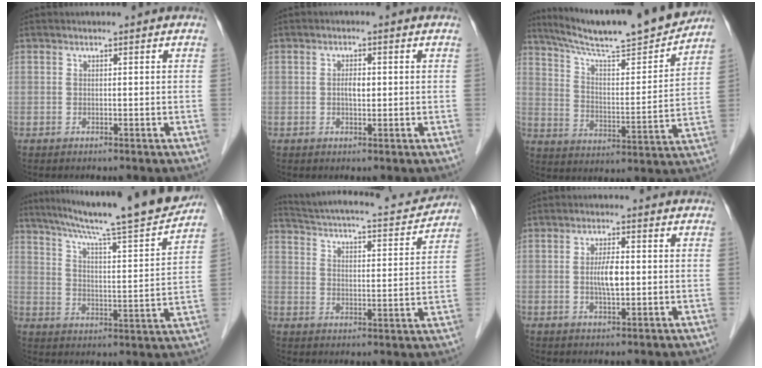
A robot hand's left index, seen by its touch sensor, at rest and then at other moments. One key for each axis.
{"total": 1.9, "fx": 0.1, "fy": 0.8, "fz": 1.8, "tx": -0.032, "ty": 0.002, "tz": 0.001}
{"total": 19.6, "fx": 17.7, "fy": 0.6, "fz": 8.5, "tx": -0.138, "ty": -0.013, "tz": 0.270}
{"total": 20.6, "fx": 17.9, "fy": -0.2, "fz": 10.2, "tx": -0.160, "ty": -0.018, "tz": 0.258}
{"total": 16.8, "fx": 15.2, "fy": 3.0, "fz": 6.3, "tx": -0.110, "ty": 0.007, "tz": 0.213}
{"total": 3.9, "fx": -0.1, "fy": 1.0, "fz": 3.8, "tx": -0.073, "ty": 0.001, "tz": -0.002}